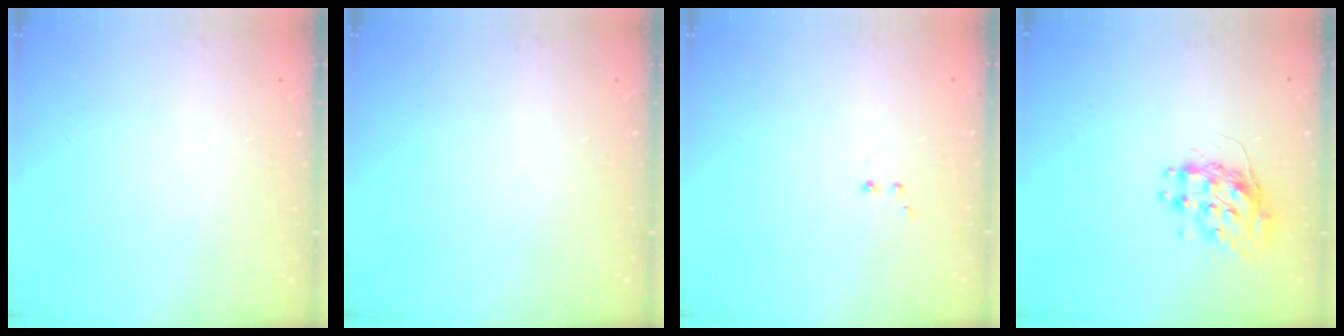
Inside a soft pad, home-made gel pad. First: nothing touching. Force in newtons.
{"total": 0.0}
{"total": 2.2, "press": 1.9, "slide": 1.2}
{"total": 9.8, "press": 9.8, "slide": 0.7}